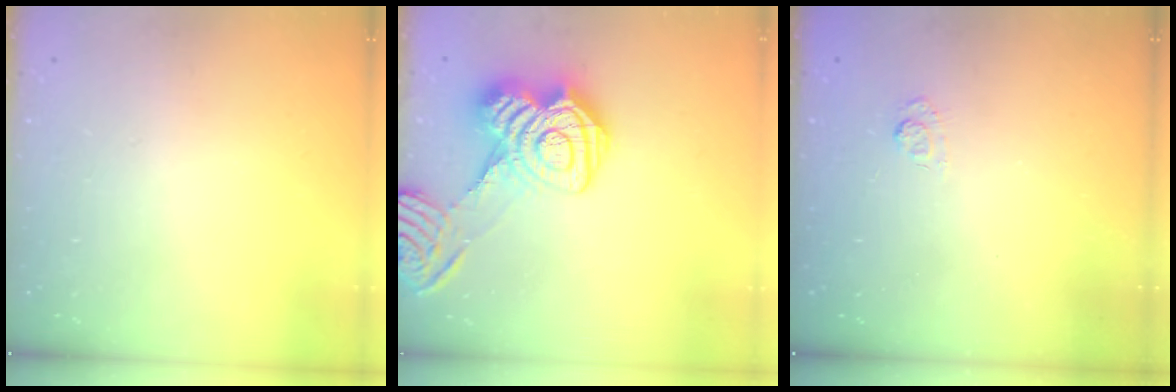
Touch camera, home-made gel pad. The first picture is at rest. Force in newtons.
{"total": 16.9, "press": 16.8, "slide": 1.2}
{"total": 2.7, "press": 2.3, "slide": 1.5}